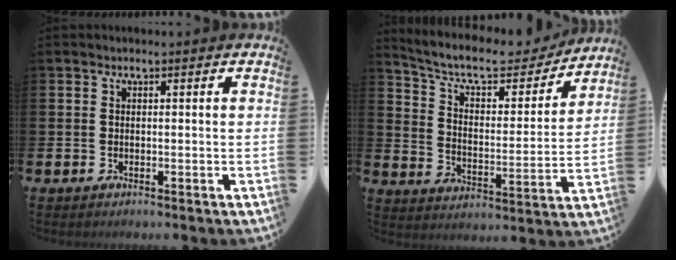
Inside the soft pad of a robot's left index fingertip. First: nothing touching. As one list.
[{"total": 9.2, "force": [8.2, 2.7, 3.3], "torque": [-0.087, -0.058, 0.136]}]